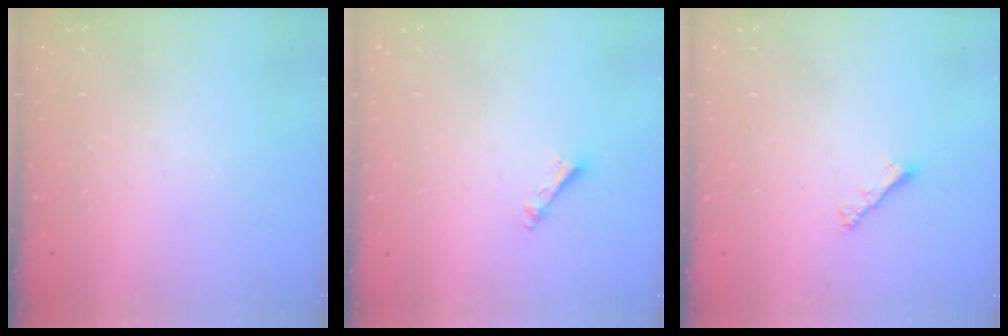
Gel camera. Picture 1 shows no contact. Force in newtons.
{"total": 2.4, "press": 2.4, "slide": 0.4}
{"total": 2.4, "press": 2.4, "slide": 0.6}